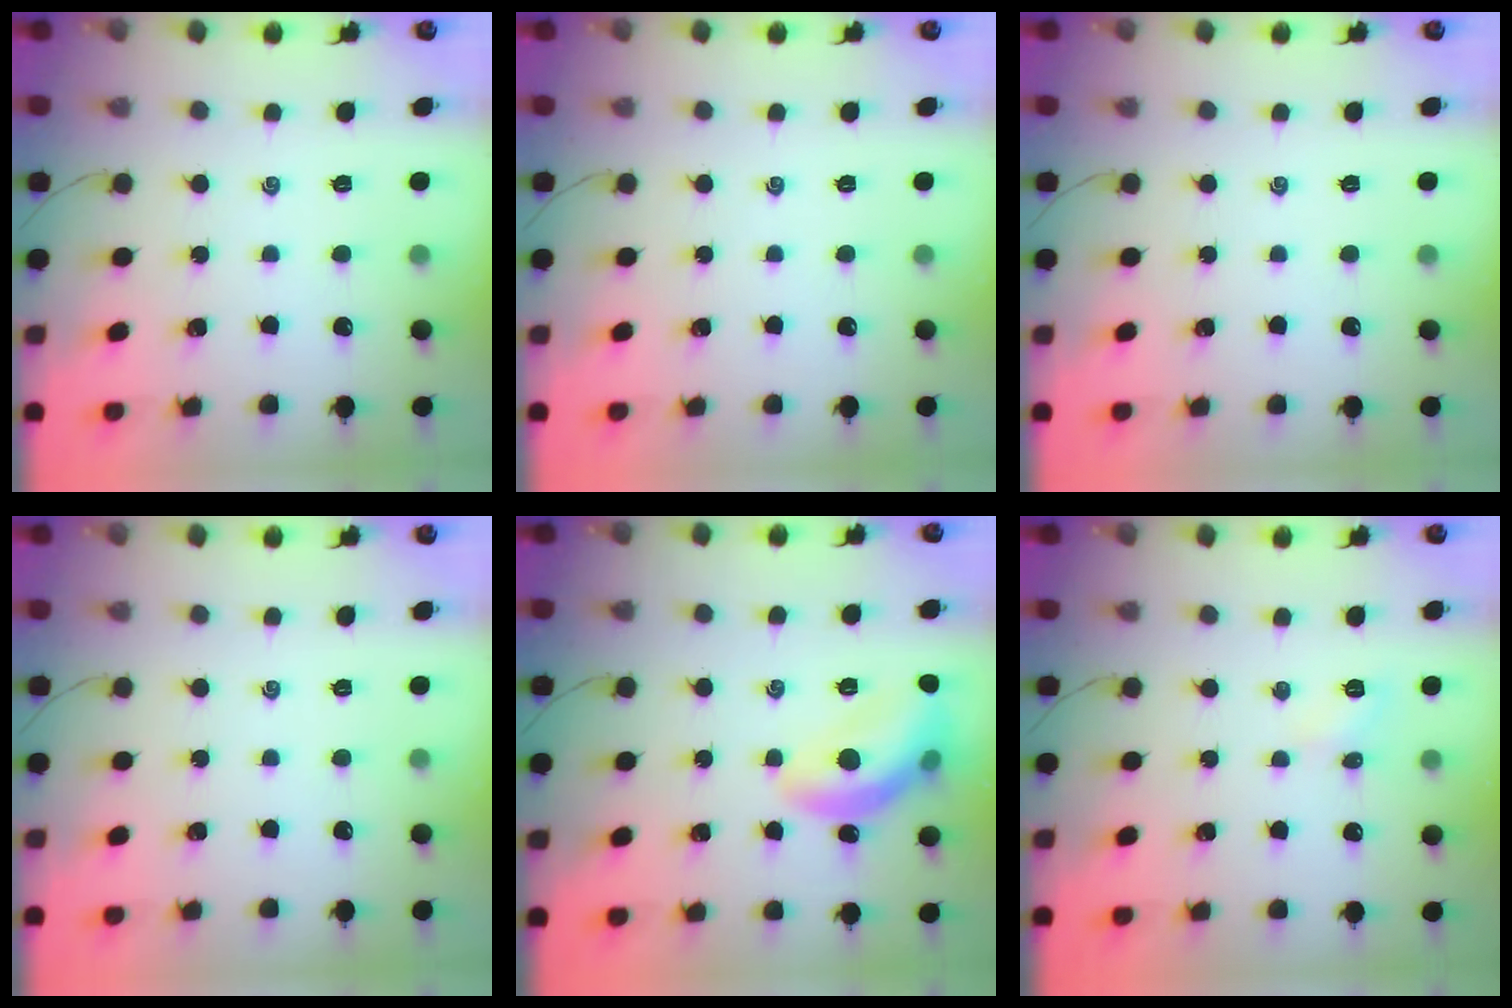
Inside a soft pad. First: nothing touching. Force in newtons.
{"total": 0.0}
{"total": 0.0}
{"total": 0.0}
{"total": 13.6, "press": 13.6, "slide": 1.1}
{"total": 5.0, "press": 4.8, "slide": 1.6}